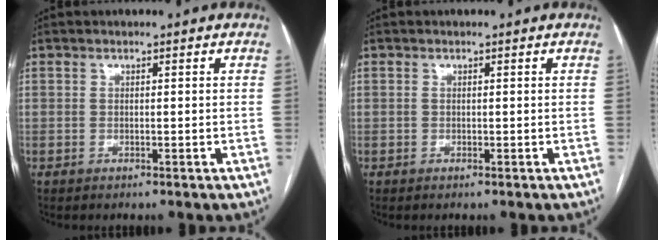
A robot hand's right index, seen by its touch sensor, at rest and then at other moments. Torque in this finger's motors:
{"motor_torque": [0.00, -0.06, 0.02, 0.01]}